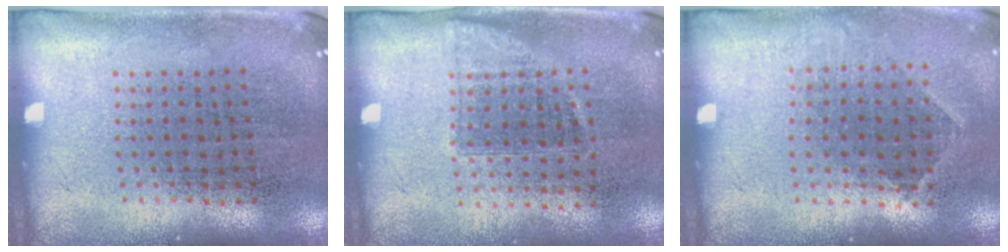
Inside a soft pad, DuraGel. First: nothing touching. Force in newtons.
{"total": 0.9, "press": 0.8, "slide": 0.5}
{"total": 0.9, "press": 0.6, "slide": 0.6}